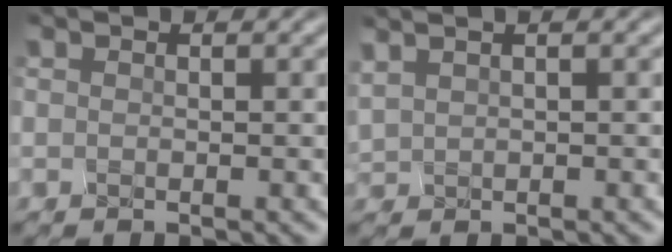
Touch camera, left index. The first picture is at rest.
{"total": 2.7, "force": [2.3, 0.7, 1.0], "torque": [-0.013, 0.024, 0.039]}